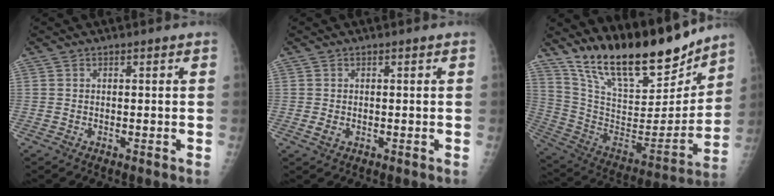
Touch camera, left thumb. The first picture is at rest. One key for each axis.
{"total": 1.6, "fx": -0.1, "fy": 1.1, "fz": 1.2, "tx": -0.022, "ty": -0.003, "tz": -0.001}
{"total": 24.3, "fx": 19.5, "fy": 7.8, "fz": 12.3, "tx": -0.164, "ty": -0.098, "tz": 0.336}